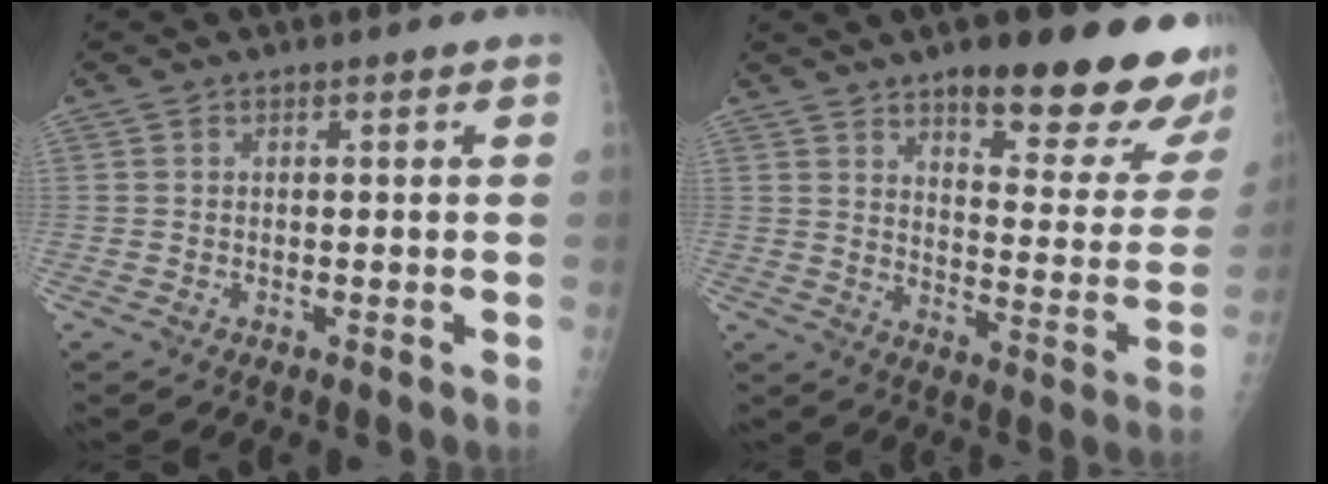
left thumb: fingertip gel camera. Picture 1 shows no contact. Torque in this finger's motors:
{"motor_torque": [0.61, 0.30, 0.09, -0.39, 0.12]}